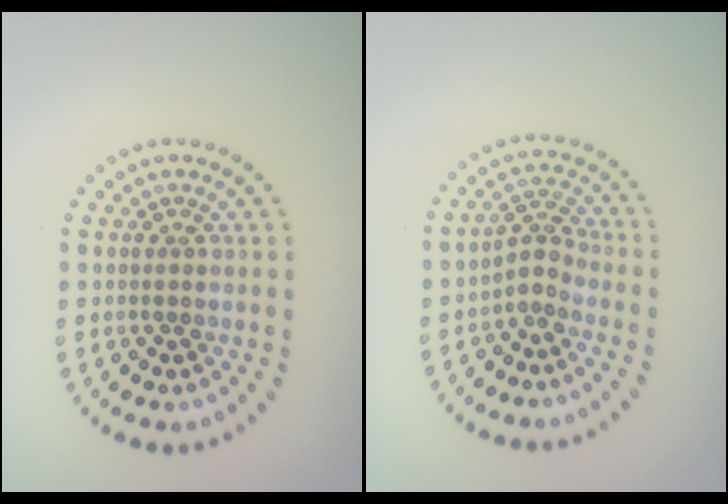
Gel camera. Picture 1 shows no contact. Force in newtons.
{"total": 2.1, "press": 1.4, "slide": 1.6}